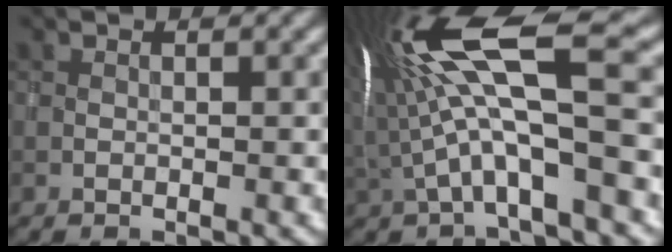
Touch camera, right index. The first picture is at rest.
{"total": 13.0, "force": [0.7, 3.4, 12.6], "torque": [-0.237, 0.026, 0.014]}